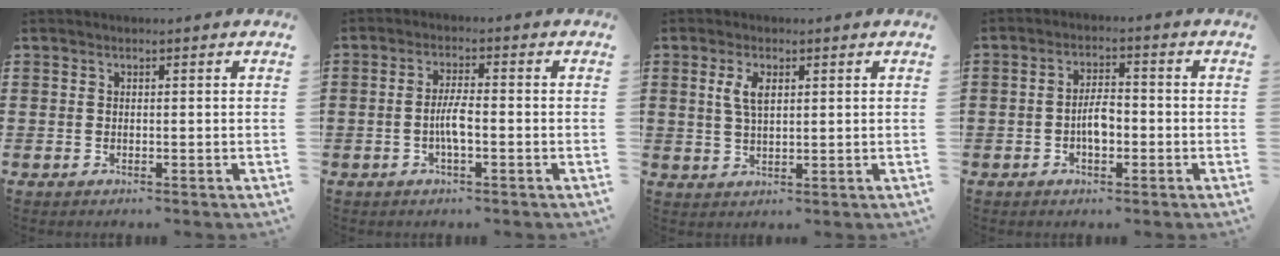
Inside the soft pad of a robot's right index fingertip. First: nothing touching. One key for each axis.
{"total": 3.7, "fx": -0.9, "fy": 0.8, "fz": 3.5, "tx": -0.076, "ty": -0.001, "tz": -0.023}
{"total": 3.8, "fx": 1.2, "fy": 1.7, "fz": 3.2, "tx": -0.070, "ty": 0.007, "tz": 0.020}
{"total": 4.0, "fx": -1.0, "fy": 1.7, "fz": 3.5, "tx": -0.064, "ty": 0.000, "tz": -0.023}